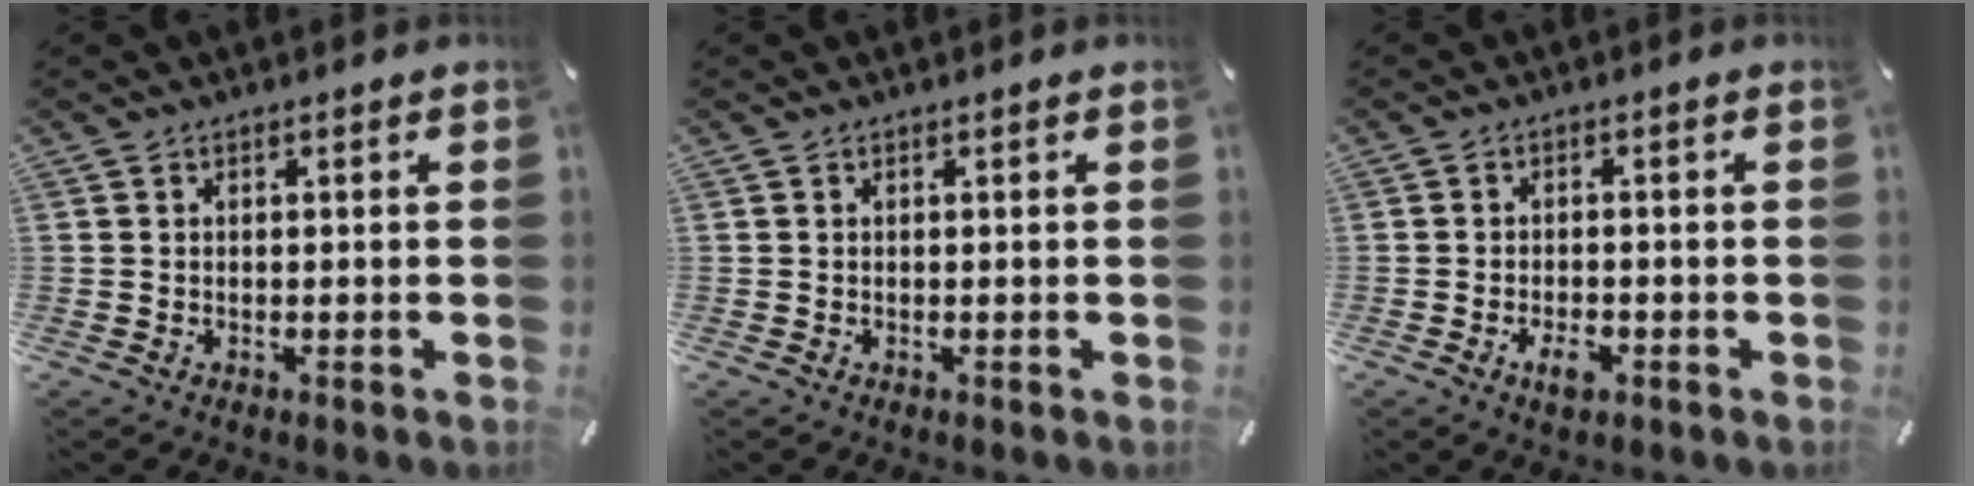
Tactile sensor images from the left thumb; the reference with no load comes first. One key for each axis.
{"total": 0.0}
{"total": 3.4, "fx": -1.6, "fy": 1.6, "fz": 2.5, "tx": -0.055, "ty": 0.002, "tz": -0.031}